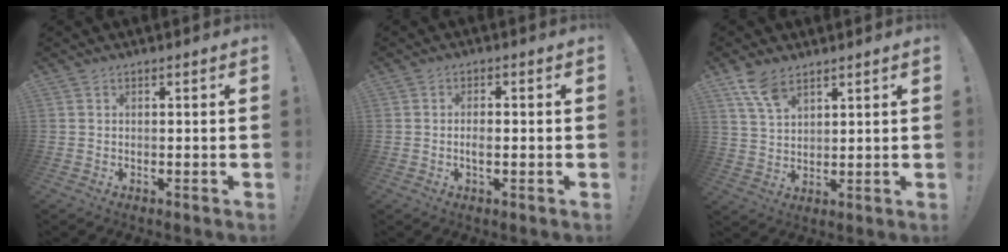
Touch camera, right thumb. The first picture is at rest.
{"total": 2.8, "force": [-1.0, 1.0, 2.5], "torque": [-0.041, 0.004, -0.018]}
{"total": 7.8, "force": [5.3, 3.7, 4.4], "torque": [-0.084, -0.022, 0.101]}